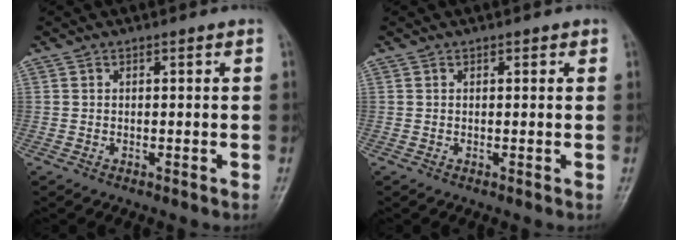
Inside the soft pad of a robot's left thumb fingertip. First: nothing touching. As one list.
[{"total": 0.8, "force": [0.5, 0.4, 0.5], "torque": [-0.001, -0.001, 0.003]}]